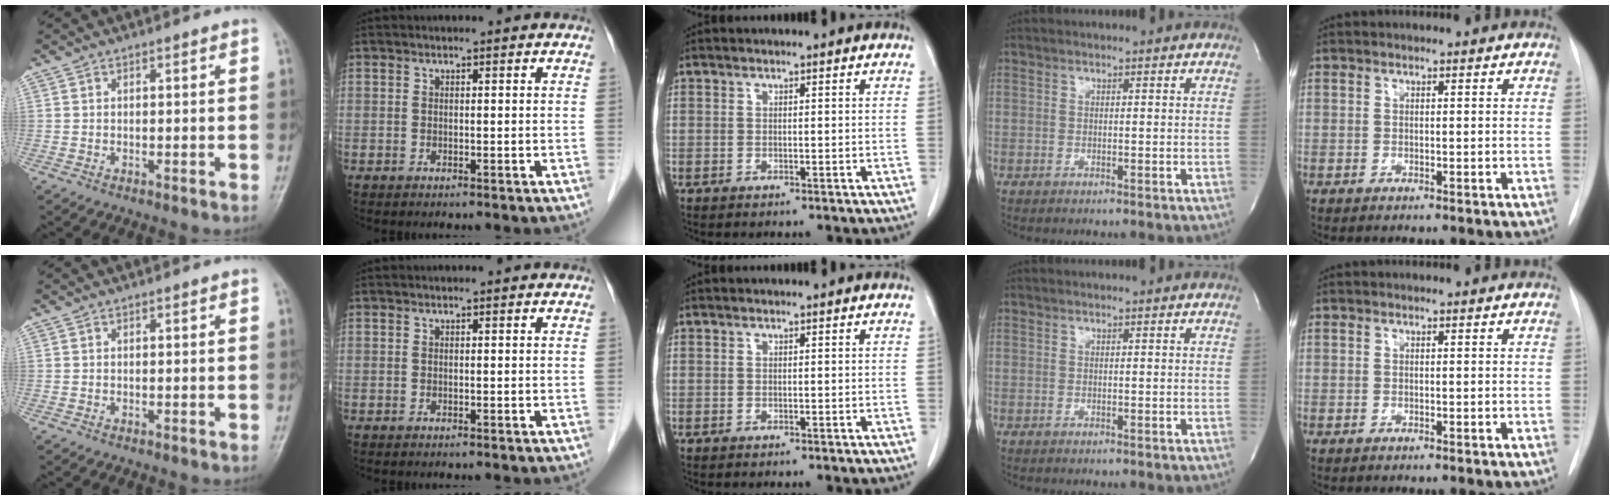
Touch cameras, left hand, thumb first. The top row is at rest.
{}